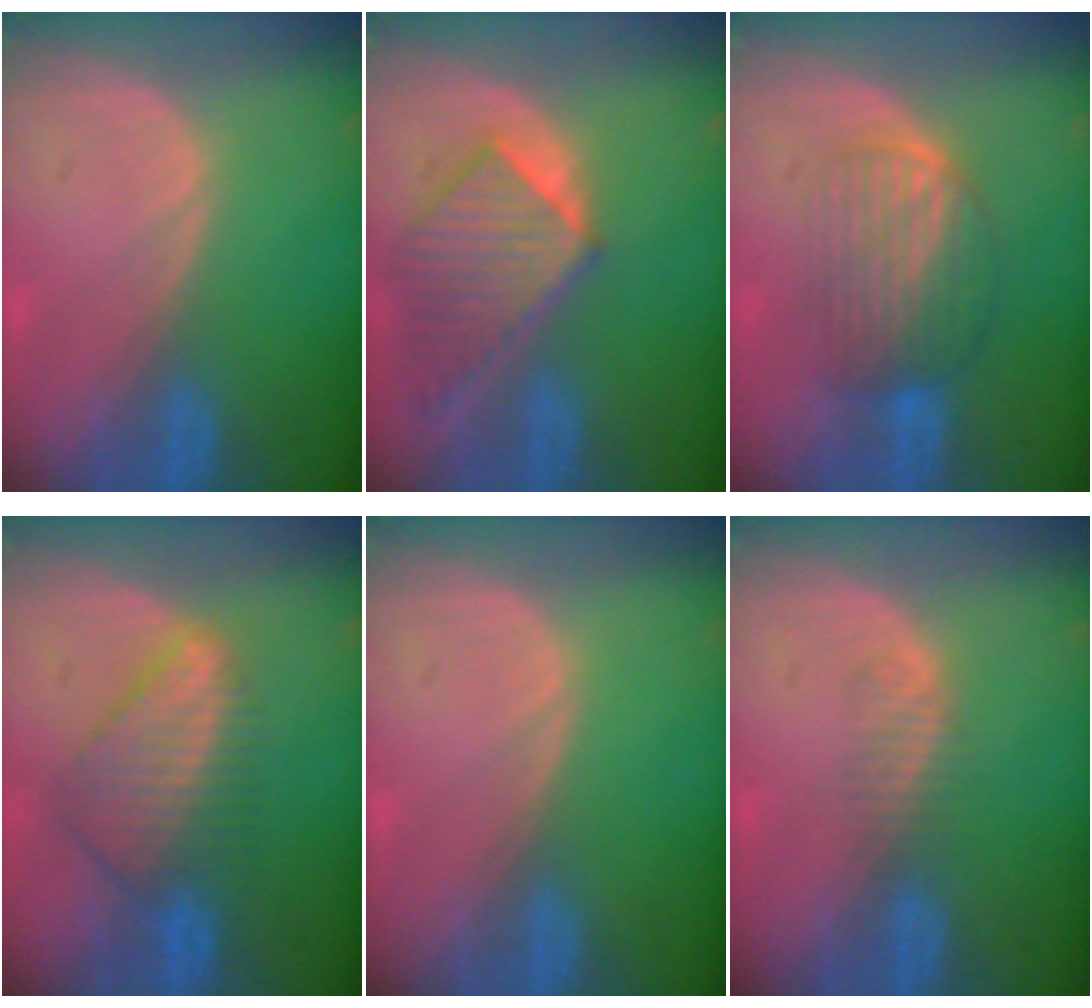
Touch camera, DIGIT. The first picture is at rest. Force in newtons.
{"total": 8.2, "press": 7.5, "slide": 3.2}
{"total": 6.5, "press": 6.3, "slide": 1.6}
{"total": 7.7, "press": 7.0, "slide": 3.2}
{"total": 0.0}
{"total": 1.9, "press": 1.6, "slide": 1.0}